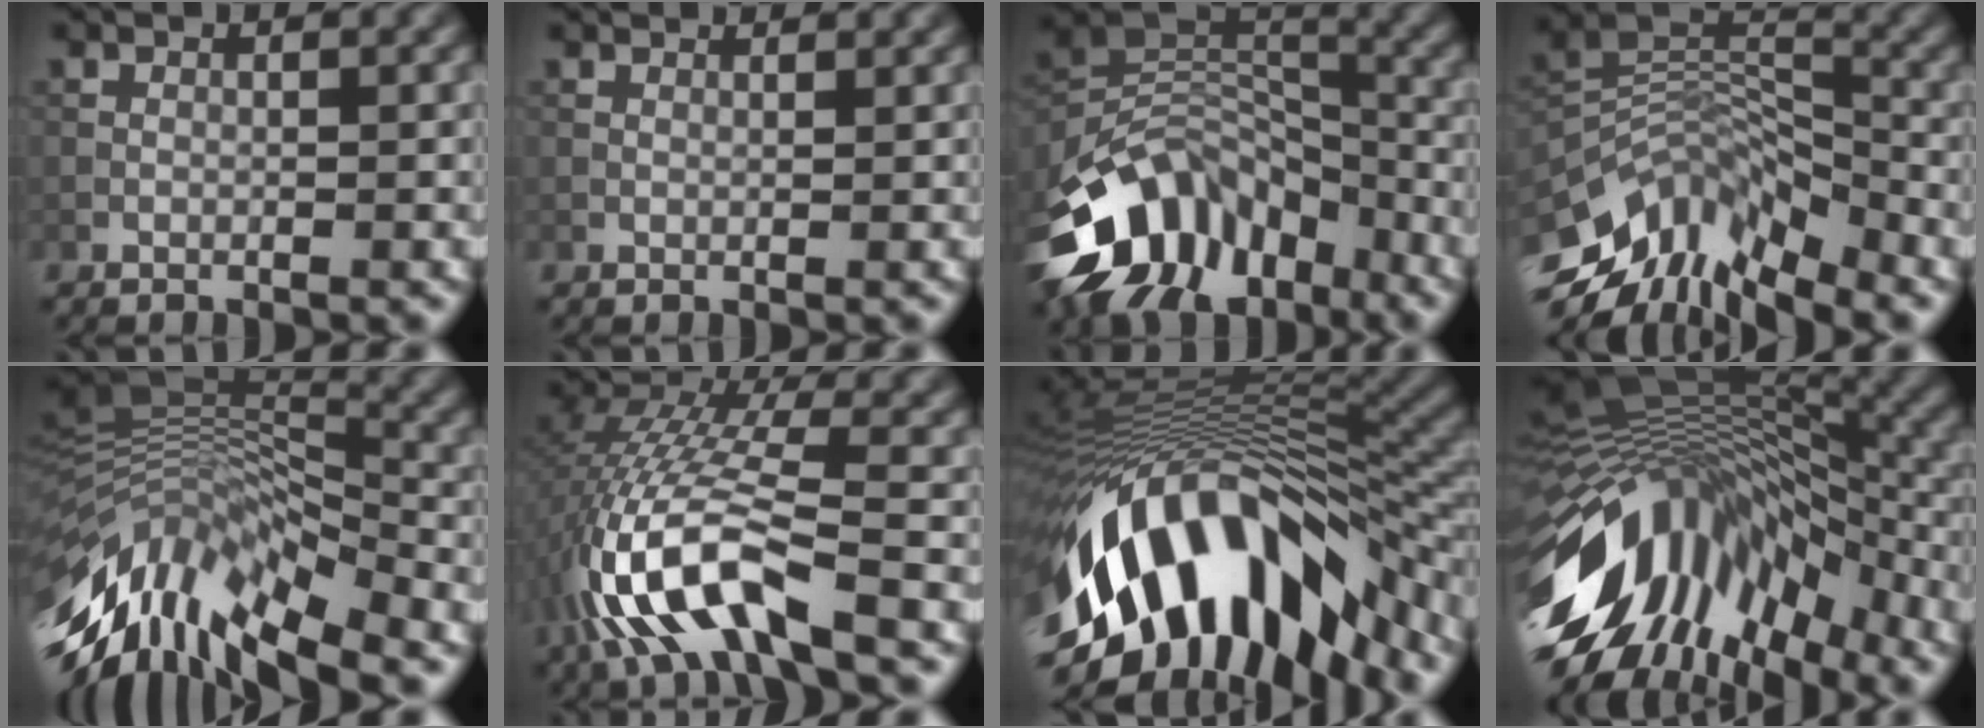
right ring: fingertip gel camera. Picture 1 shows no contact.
{"total": 1.4, "force": [1.2, 0.1, 0.6], "torque": [-0.020, -0.005, 0.012]}
{"total": 12.5, "force": [-7.4, 7.5, 6.8], "torque": [-0.126, 0.018, -0.146]}
{"total": 10.2, "force": [-6.8, 5.0, 5.8], "torque": [-0.103, 0.005, -0.134]}
{"total": 13.6, "force": [-5.7, 5.5, 11.1], "torque": [-0.226, 0.008, -0.103]}
{"total": 10.3, "force": [-5.0, 3.1, 8.4], "torque": [-0.187, 0.005, -0.097]}
{"total": 15.4, "force": [-6.7, 6.9, 12.0], "torque": [-0.229, 0.013, -0.107]}
{"total": 14.9, "force": [-5.1, 8.0, 11.5], "torque": [-0.217, 0.022, -0.100]}